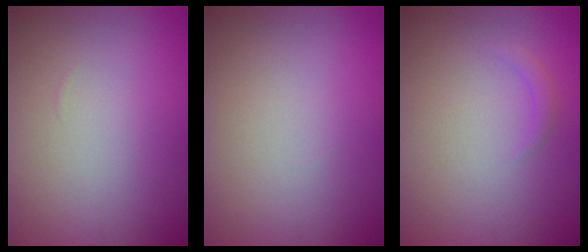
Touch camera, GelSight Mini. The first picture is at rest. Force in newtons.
{"total": 0.0}
{"total": 0.8, "press": 0.8, "slide": 0.0}